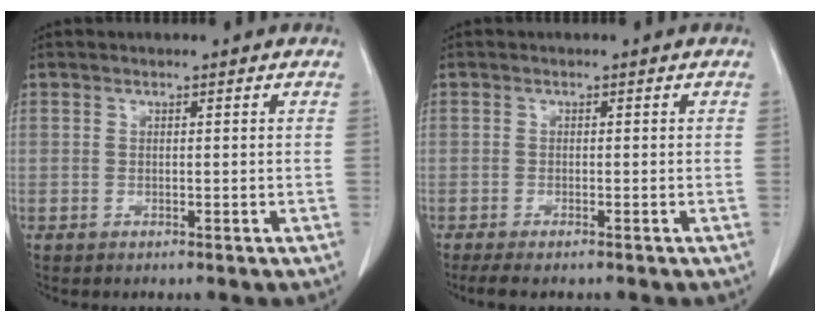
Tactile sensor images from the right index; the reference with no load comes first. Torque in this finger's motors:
{"motor_torque": [-0.05, 0.09, 0.12, 0.03]}